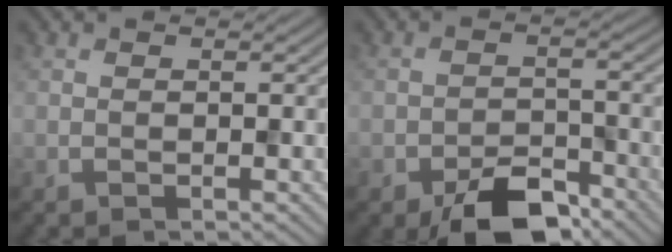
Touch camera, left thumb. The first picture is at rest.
{"total": 6.2, "force": [-4.6, 2.6, 3.2], "torque": [-0.046, 0.003, -0.082]}